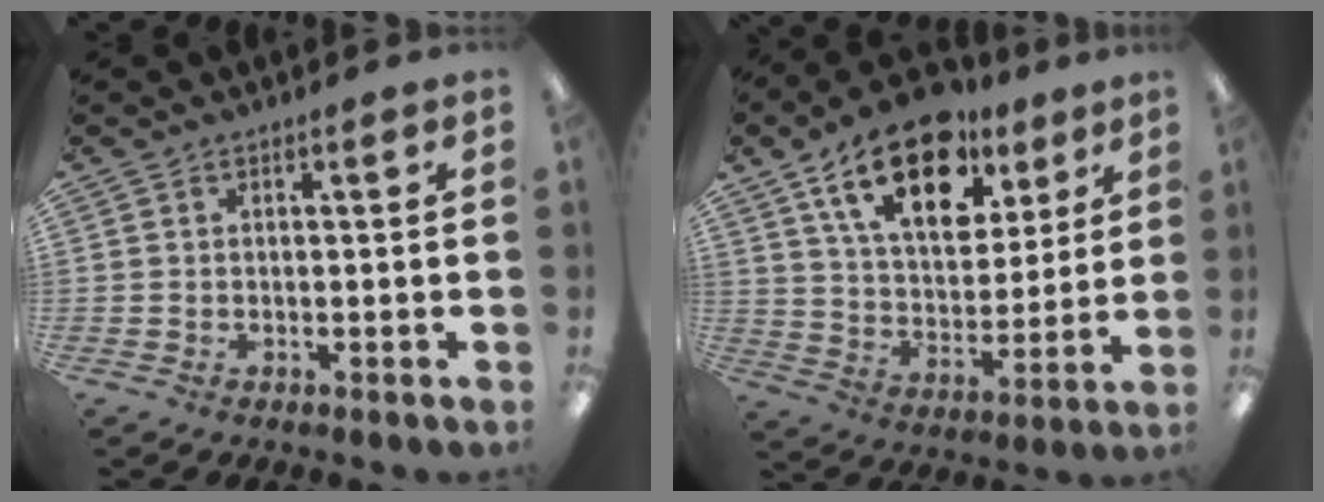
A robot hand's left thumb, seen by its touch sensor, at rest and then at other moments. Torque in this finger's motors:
{"motor_torque": [0.59, 0.86, 1.36, -1.43, 0.28]}